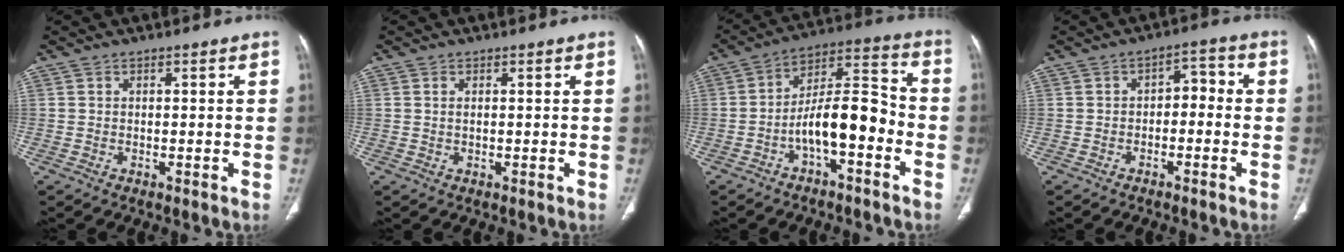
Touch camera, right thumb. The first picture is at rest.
{"total": 0.7, "force": [0.2, 0.3, 0.6], "torque": [-0.018, 0.002, 0.007]}
{"total": 12.4, "force": [-4.2, 5.0, 10.5], "torque": [-0.165, 0.059, -0.074]}
{"total": 4.5, "force": [-0.9, 2.8, 3.4], "torque": [-0.033, 0.032, -0.021]}